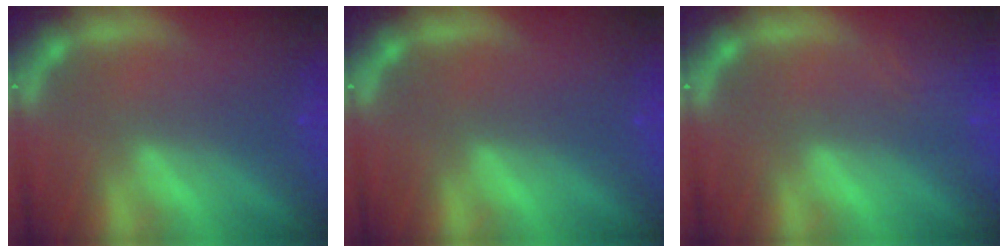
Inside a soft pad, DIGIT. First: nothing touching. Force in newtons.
{"total": 0.0}
{"total": 1.9}